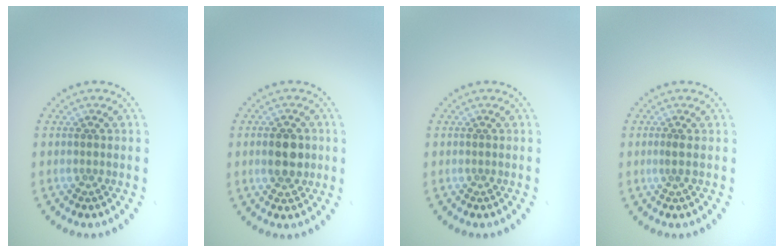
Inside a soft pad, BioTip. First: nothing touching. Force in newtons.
{"total": 3.3, "press": 3.3, "slide": 0.1}
{"total": 0.0}
{"total": 0.6, "press": 0.3, "slide": 0.5}